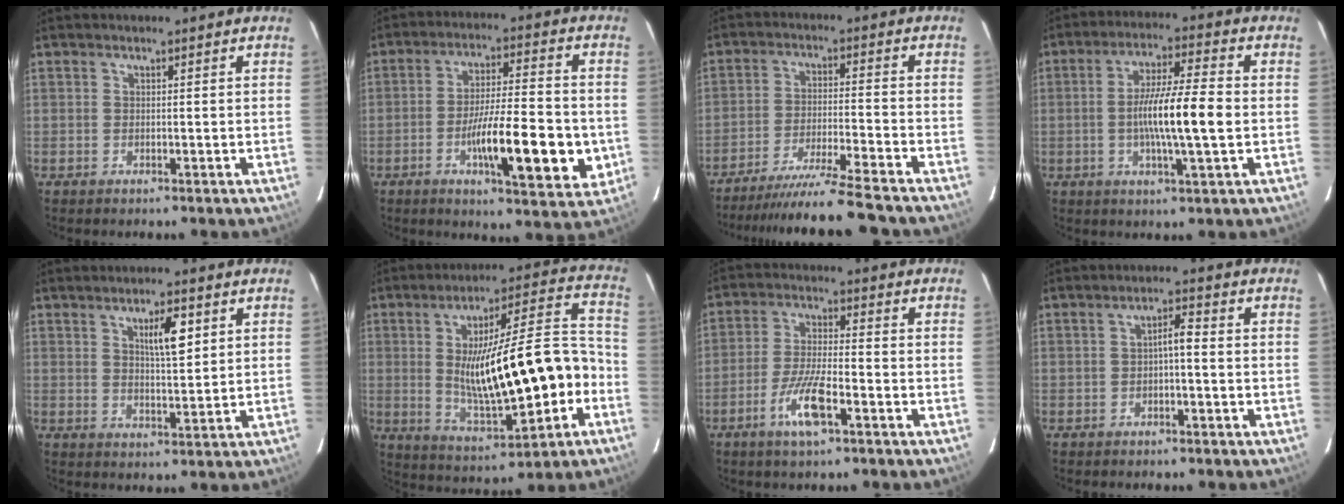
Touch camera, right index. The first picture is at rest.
{"total": 15.6, "force": [-4.2, 3.0, 14.7], "torque": [-0.227, 0.000, -0.064]}
{"total": 14.9, "force": [-13.2, -1.1, 6.8], "torque": [-0.104, -0.030, -0.213]}
{"total": 11.3, "force": [-1.2, 0.7, 11.2], "torque": [-0.200, 0.002, -0.027]}
{"total": 5.8, "force": [2.3, 1.3, 5.2], "torque": [-0.088, 0.003, 0.041]}
{"total": 21.2, "force": [-3.2, 4.3, 20.6], "torque": [-0.340, 0.016, -0.034]}
{"total": 8.0, "force": [-4.0, 1.4, 6.8], "torque": [-0.137, -0.006, -0.073]}
{"total": 2.9, "force": [-0.4, 0.6, 2.8], "torque": [-0.047, 0.012, -0.005]}